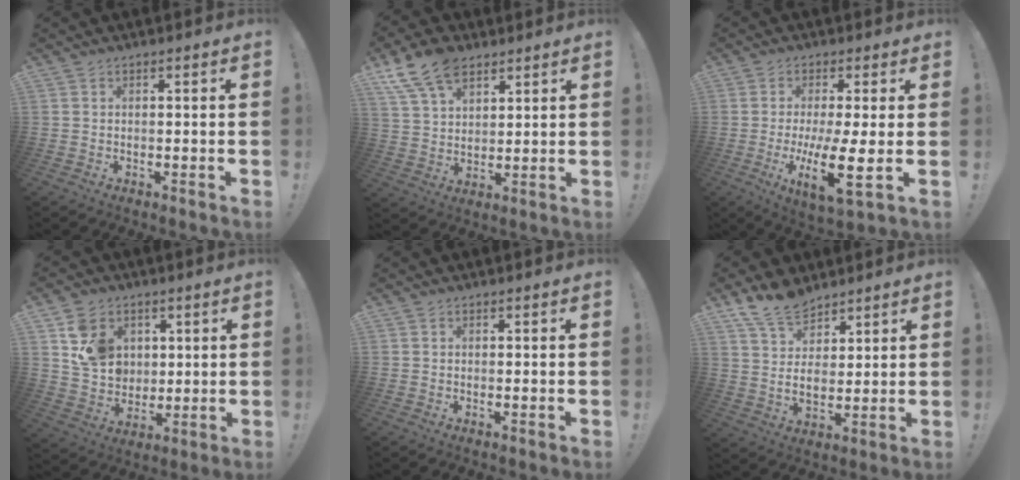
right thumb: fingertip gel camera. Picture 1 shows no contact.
{"total": 12.6, "force": [8.1, 7.3, 6.5], "torque": [-0.122, -0.032, 0.156]}
{"total": 12.4, "force": [-2.0, 2.7, 11.9], "torque": [-0.221, -0.019, -0.032]}
{"total": 11.7, "force": [4.6, 9.7, 4.6], "torque": [-0.074, -0.010, 0.098]}
{"total": 0.0}
{"total": 11.2, "force": [7.9, 6.1, 5.2], "torque": [-0.103, -0.044, 0.154]}